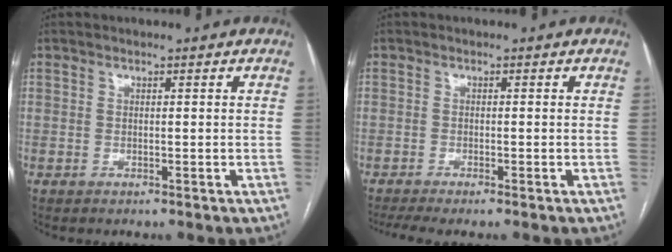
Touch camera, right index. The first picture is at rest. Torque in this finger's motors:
{"motor_torque": [0.06, -0.02, 0.05, 0.02]}